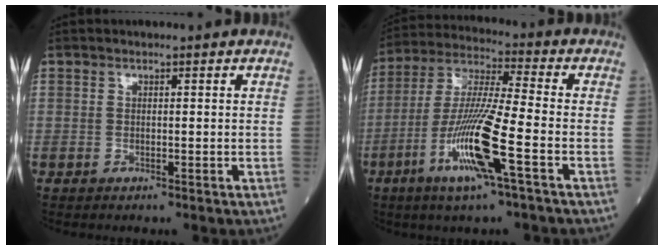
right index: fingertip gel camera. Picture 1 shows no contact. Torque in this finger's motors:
{"motor_torque": [1.82, -0.32, 0.41, 0.21]}